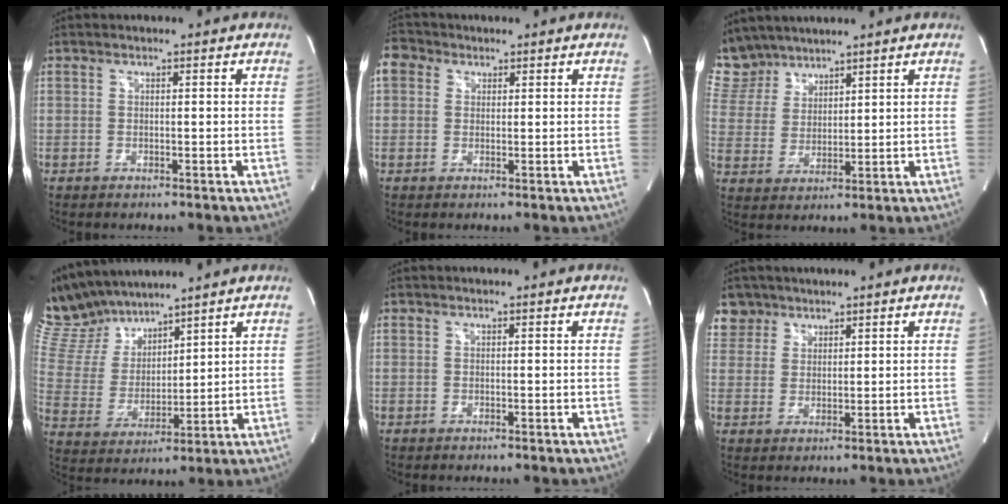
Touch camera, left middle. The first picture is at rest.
{"total": 4.2, "force": [1.8, 3.5, 1.5], "torque": [-0.040, 0.023, 0.035]}
{"total": 8.7, "force": [7.8, 3.7, 0.7], "torque": [-0.027, 0.014, 0.171]}
{"total": 12.2, "force": [11.2, 3.6, 3.1], "torque": [-0.084, 0.019, 0.231]}
{"total": 0.0}
{"total": 5.1, "force": [3.8, 3.5, -0.4], "torque": [0.015, 0.006, 0.074]}